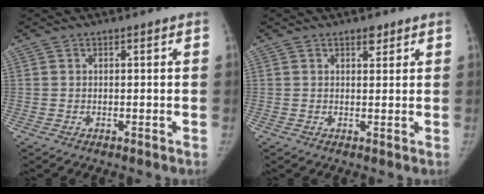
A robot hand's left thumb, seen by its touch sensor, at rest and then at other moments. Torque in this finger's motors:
{"motor_torque": [0.25, -0.14, 0.43, -0.12, 0.11]}